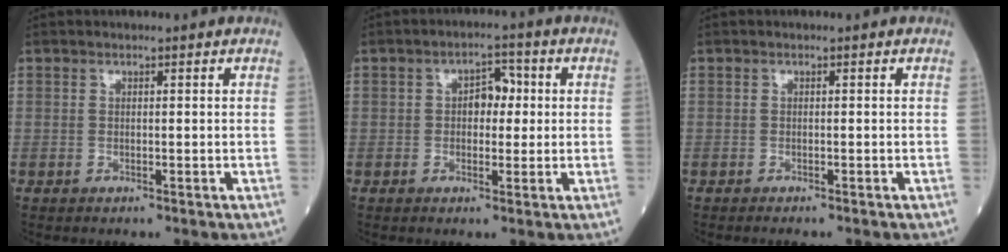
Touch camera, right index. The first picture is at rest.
{"total": 4.3, "force": [0.4, 2.5, 3.4], "torque": [-0.049, 0.016, 0.005]}
{"total": 1.8, "force": [-1.6, 0.0, 0.8], "torque": [-0.009, -0.001, -0.019]}